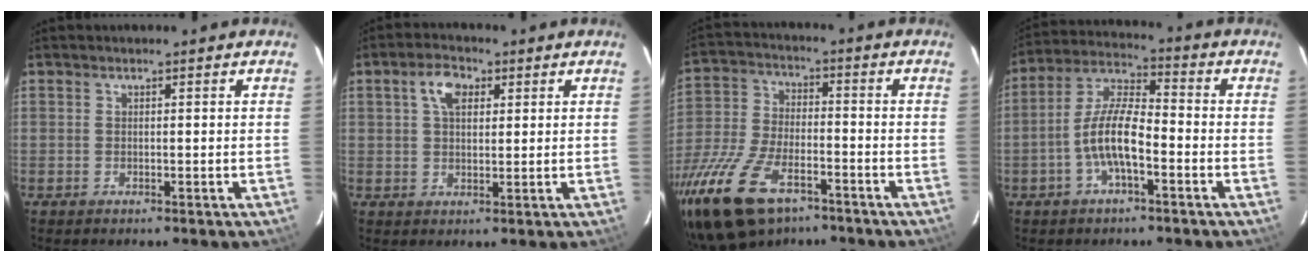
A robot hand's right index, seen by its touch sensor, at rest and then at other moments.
{"total": 5.2, "force": [2.0, 3.1, 3.6], "torque": [-0.064, 0.017, 0.036]}
{"total": 20.5, "force": [-12.8, 9.9, 12.5], "torque": [-0.283, -0.032, -0.234]}
{"total": 9.6, "force": [-3.4, 3.0, 8.4], "torque": [-0.178, 0.009, -0.066]}